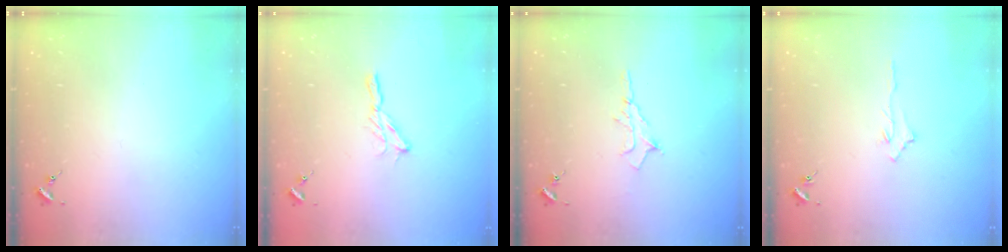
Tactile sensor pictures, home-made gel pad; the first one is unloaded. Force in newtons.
{"total": 5.4, "press": 5.4, "slide": 0.4}
{"total": 6.2, "press": 6.1, "slide": 0.8}
{"total": 2.9, "press": 2.9, "slide": 0.4}